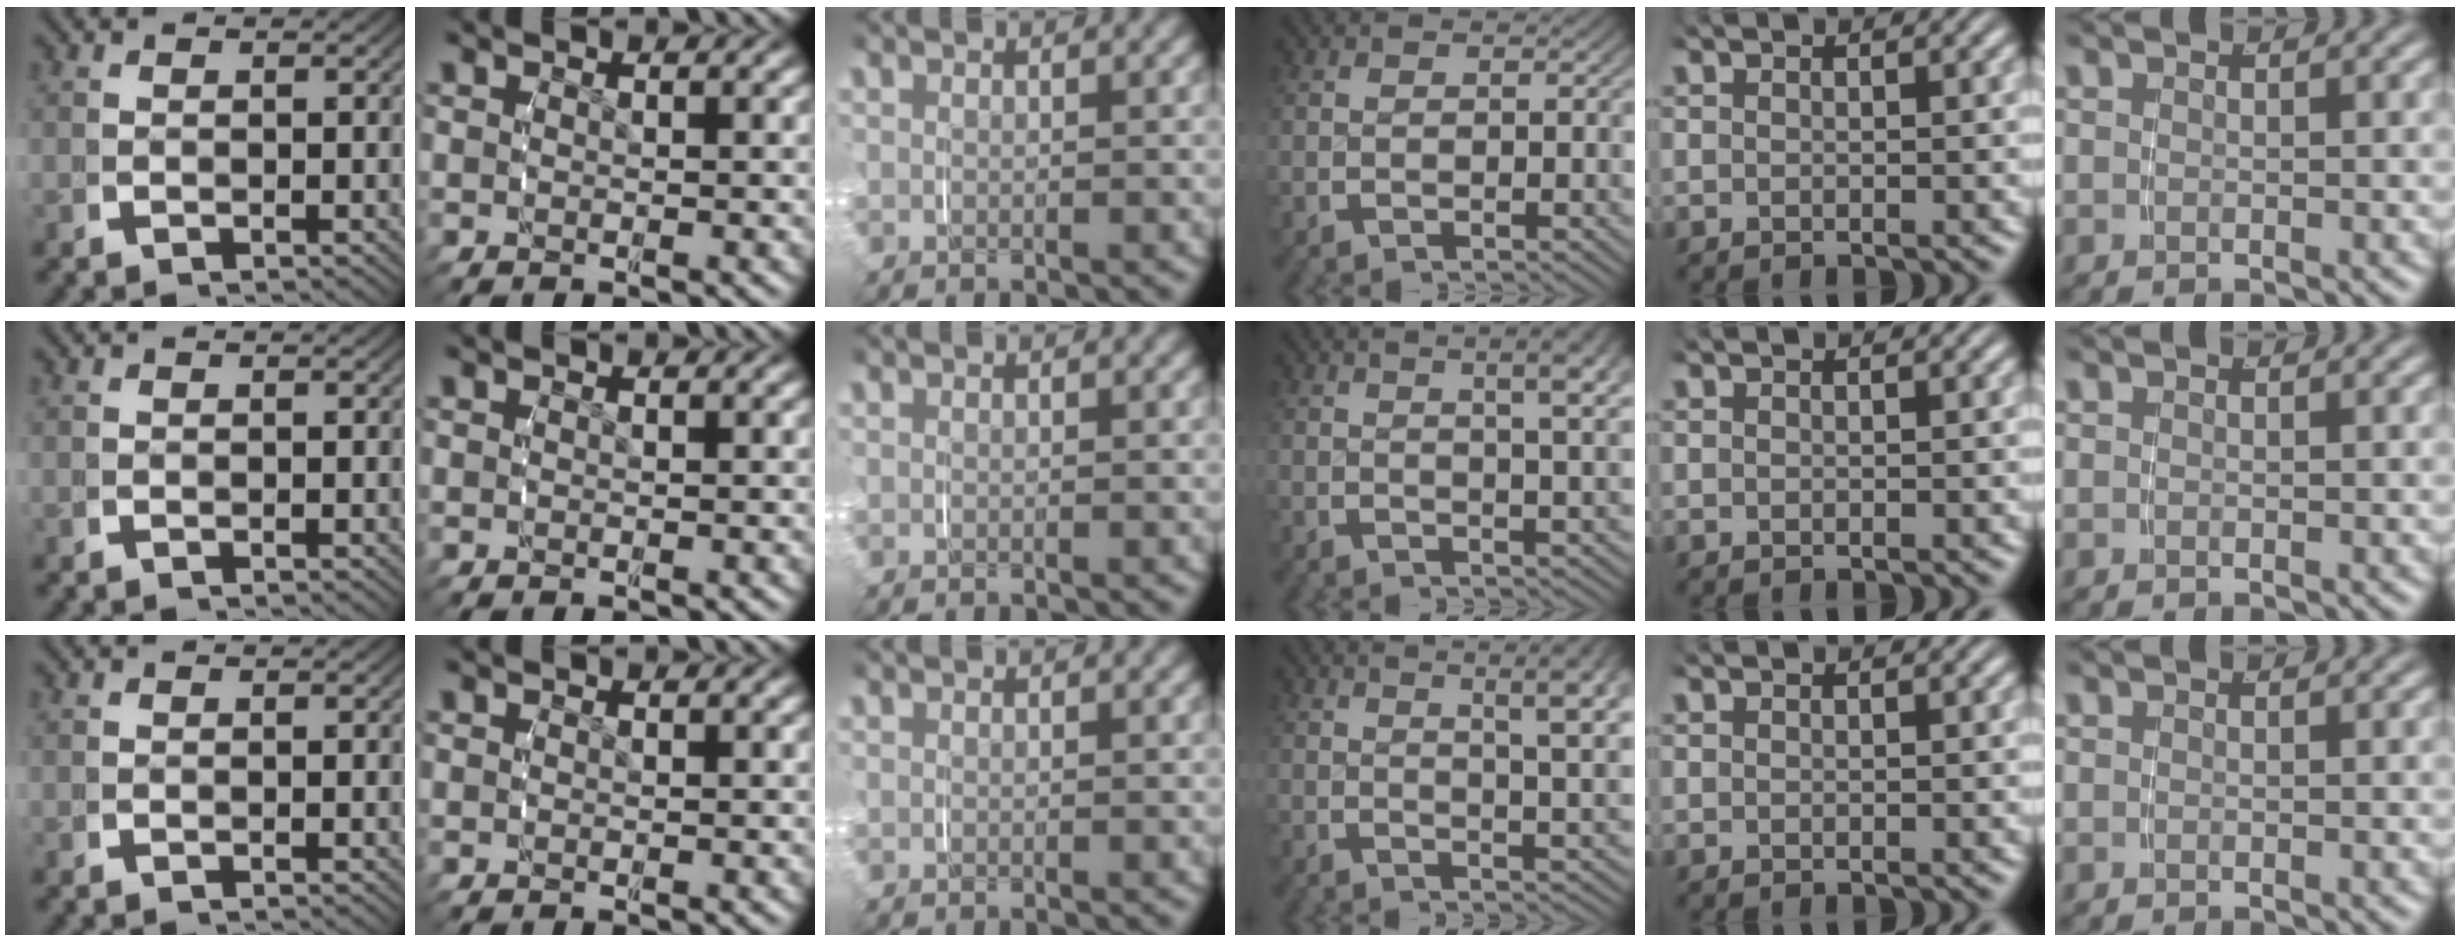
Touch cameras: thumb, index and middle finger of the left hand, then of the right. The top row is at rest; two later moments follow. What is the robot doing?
{"motion": "grasp_and_lifting", "object": "measuring cup"}